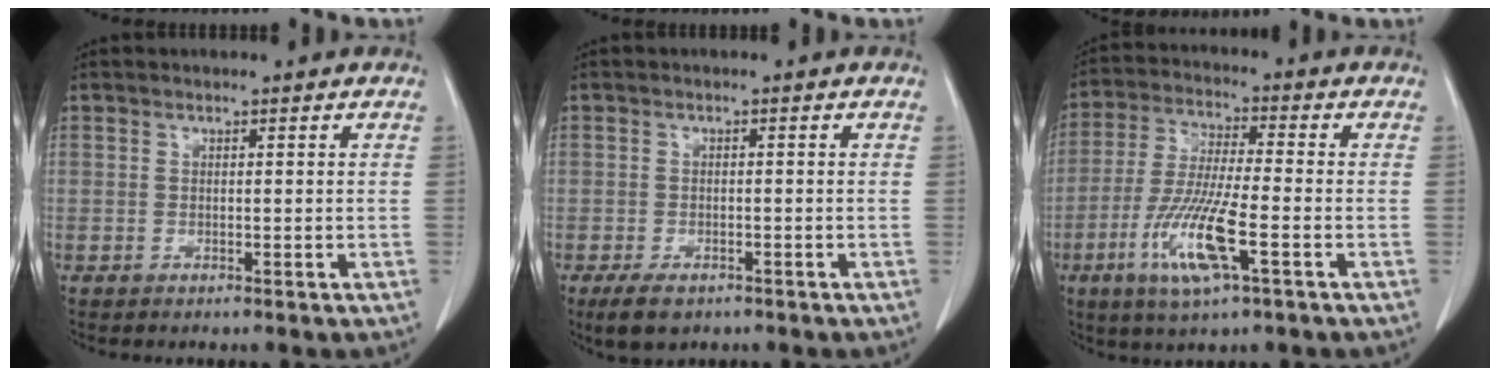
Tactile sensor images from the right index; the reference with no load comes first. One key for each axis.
{"total": 4.8, "fx": -3.1, "fy": 2.5, "fz": 2.6, "tx": -0.050, "ty": -0.005, "tz": -0.045}
{"total": 12.3, "fx": -4.8, "fy": 1.6, "fz": 11.2, "tx": -0.231, "ty": -0.020, "tz": -0.089}